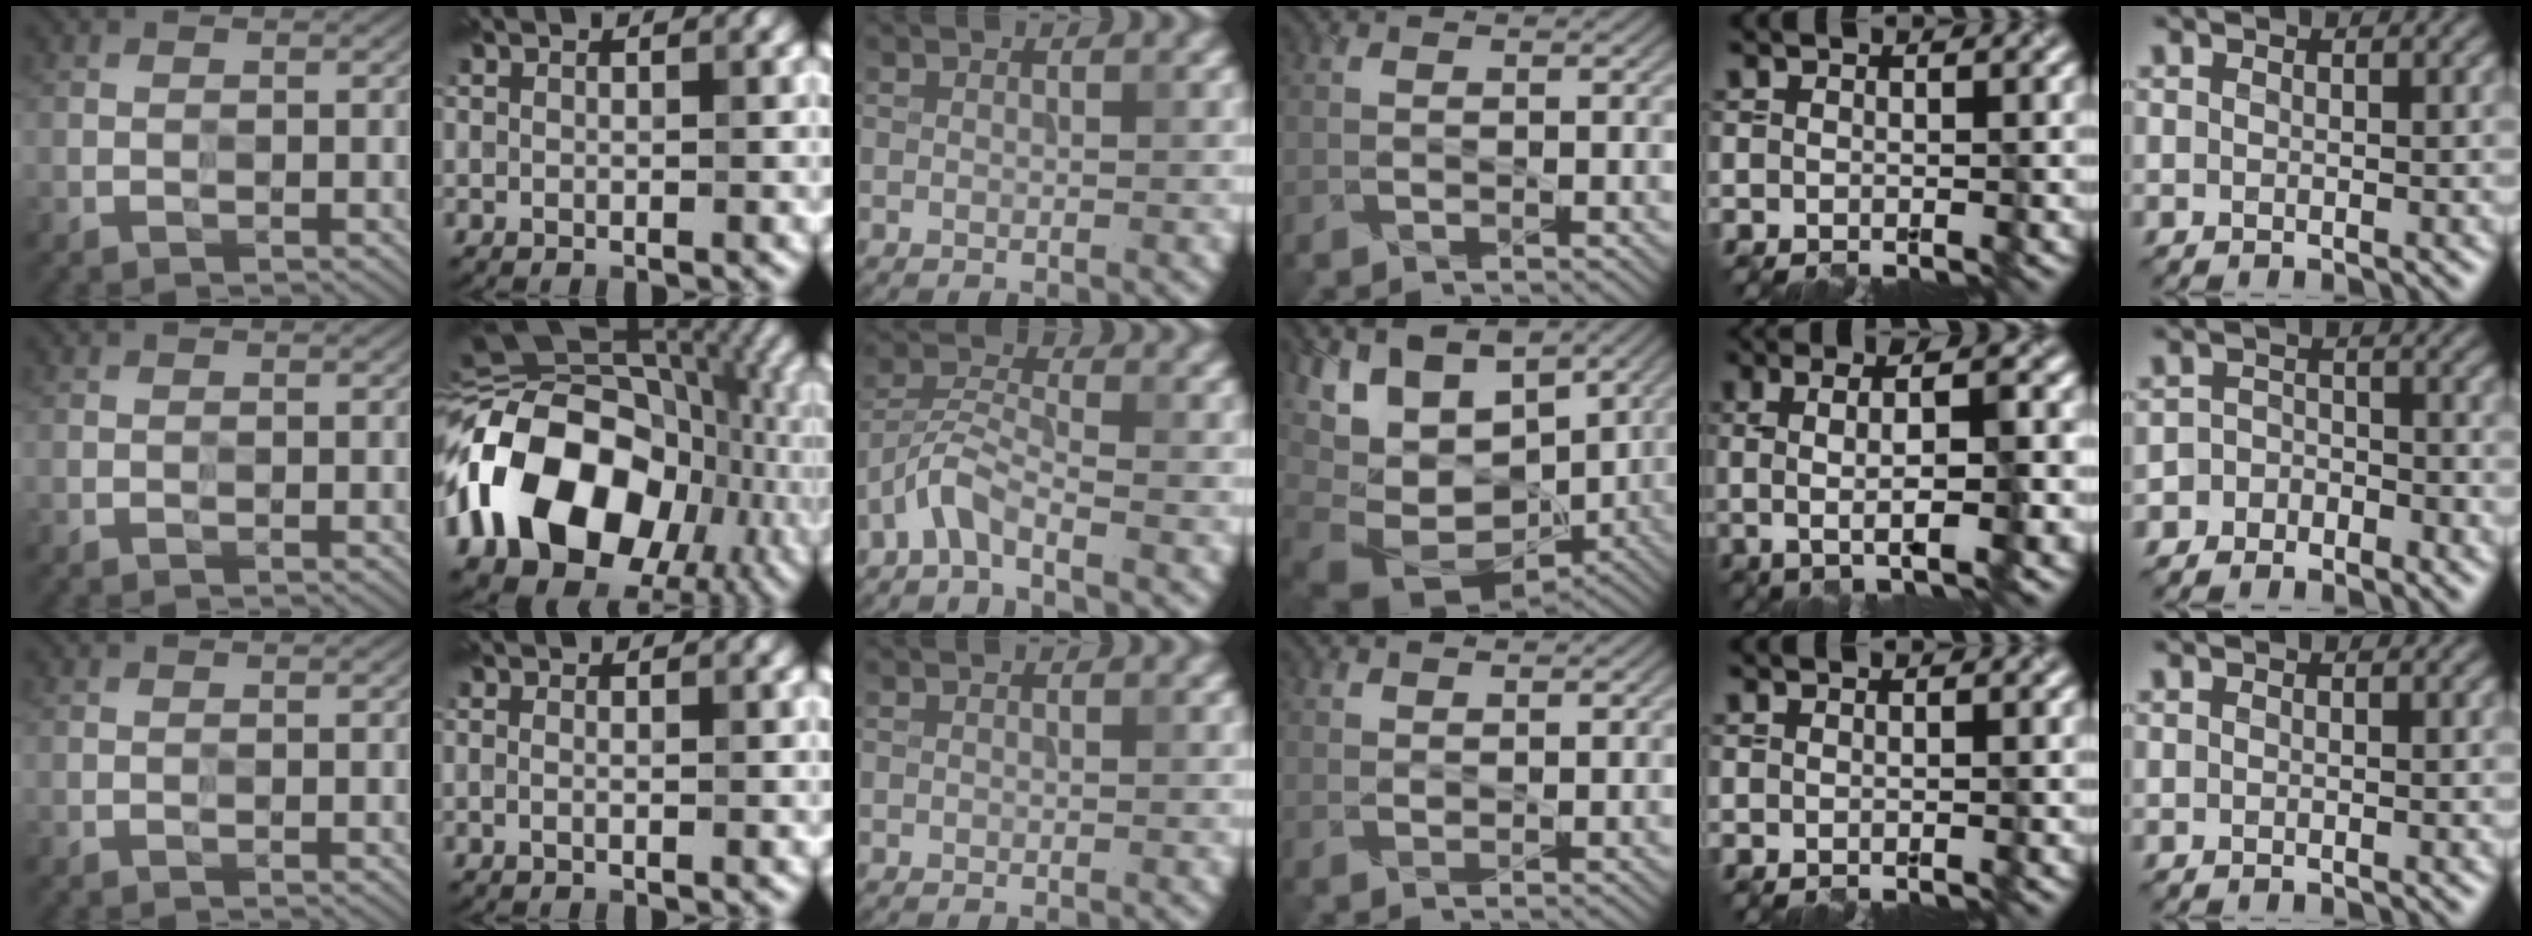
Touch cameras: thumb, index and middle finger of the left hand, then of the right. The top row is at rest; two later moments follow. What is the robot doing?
{"motion": "wipe", "object": "paper plate"}